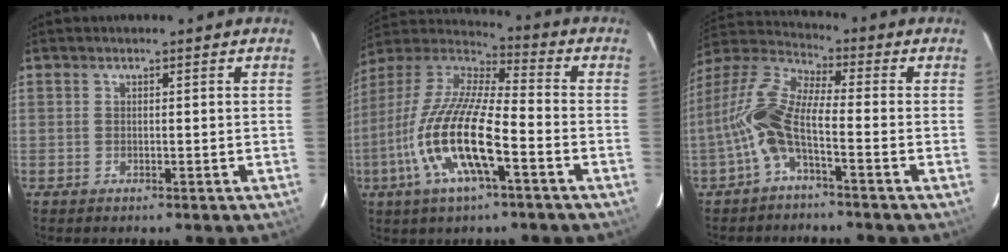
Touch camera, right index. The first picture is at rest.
{"total": 18.0, "force": [-6.6, 4.3, 16.2], "torque": [-0.328, -0.019, -0.135]}
{"total": 10.4, "force": [-3.2, 2.5, 9.6], "torque": [-0.209, 0.011, -0.067]}